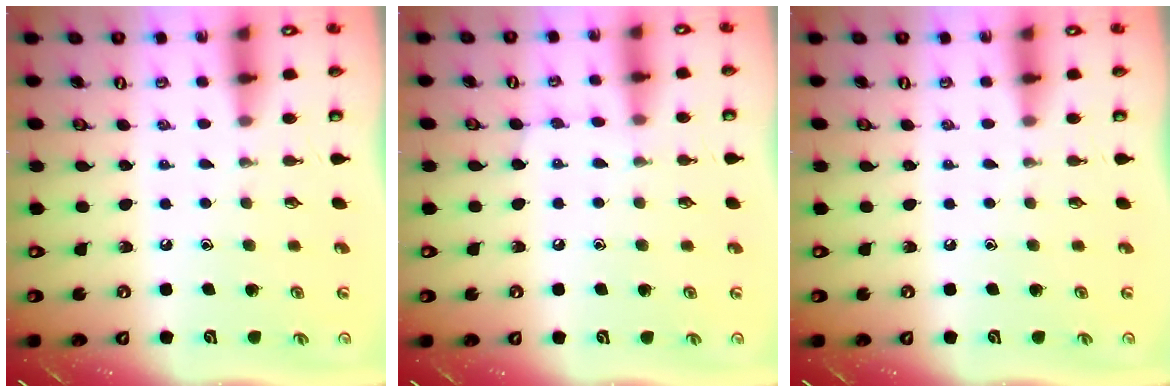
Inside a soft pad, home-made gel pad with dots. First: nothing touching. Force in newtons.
{"total": 5.0, "press": 4.9, "slide": 0.5}
{"total": 0.0}